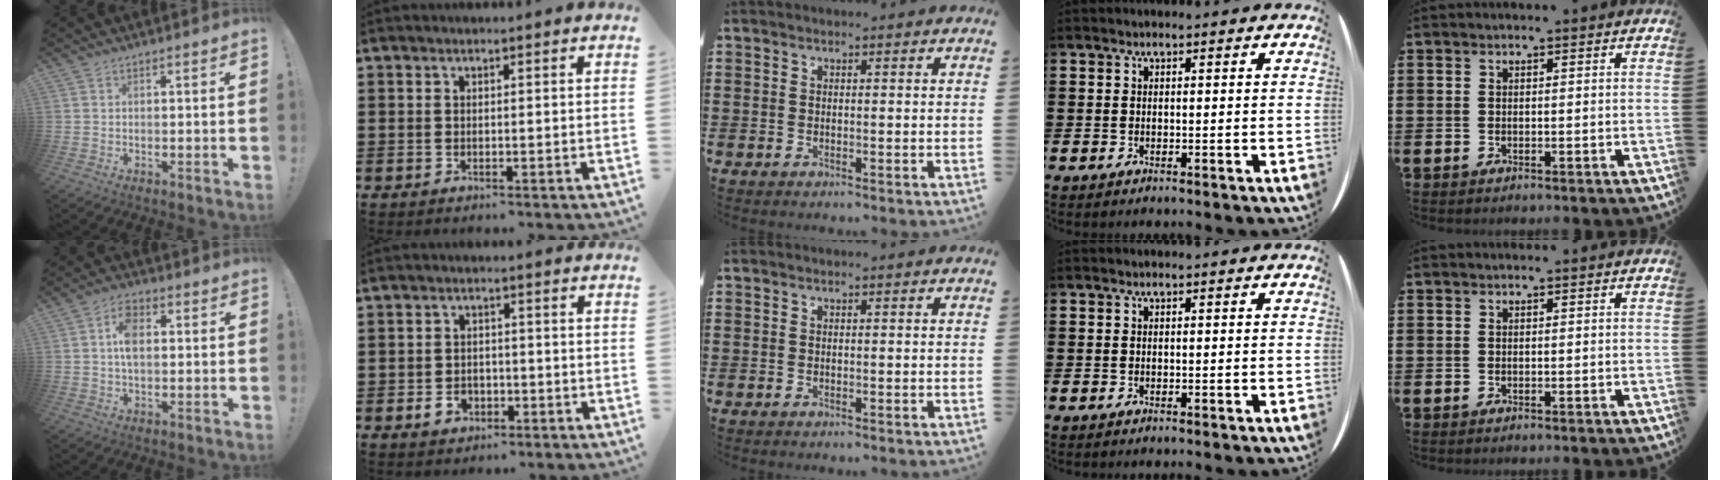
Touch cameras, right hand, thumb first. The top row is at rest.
{"thumb": {"total": 7.0, "force": [0.7, 4.1, 5.6], "torque": [-0.098, 0.007, 0.012]}, "index": {"total": 3.1, "force": [-1.3, 2.3, 1.5], "torque": [-0.033, 0.003, -0.026]}}